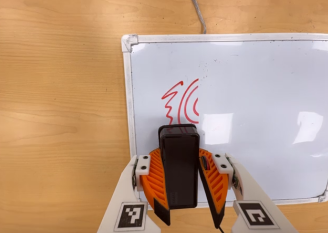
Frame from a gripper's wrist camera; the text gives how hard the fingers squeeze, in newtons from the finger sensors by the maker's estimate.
{"total": 10.4, "left": 10.2, "right": 10.6}